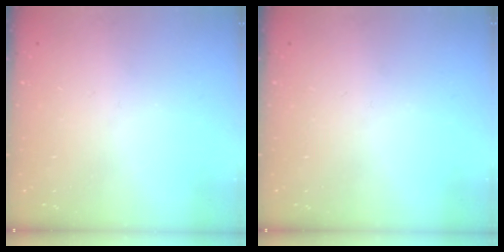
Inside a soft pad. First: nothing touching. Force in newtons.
{"total": 0.0}